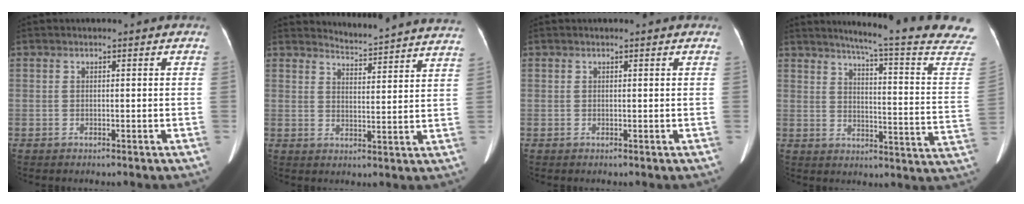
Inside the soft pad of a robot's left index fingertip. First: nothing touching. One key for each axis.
{"total": 15.4, "fx": 15.2, "fy": -0.4, "fz": 2.3, "tx": -0.030, "ty": -0.075, "tz": 0.167}
{"total": 0.8, "fx": 0.7, "fy": -0.1, "fz": 0.3, "tx": -0.008, "ty": 0.007, "tz": 0.013}
{"total": 21.6, "fx": 19.1, "fy": -1.2, "fz": 10.0, "tx": -0.138, "ty": -0.090, "tz": 0.221}